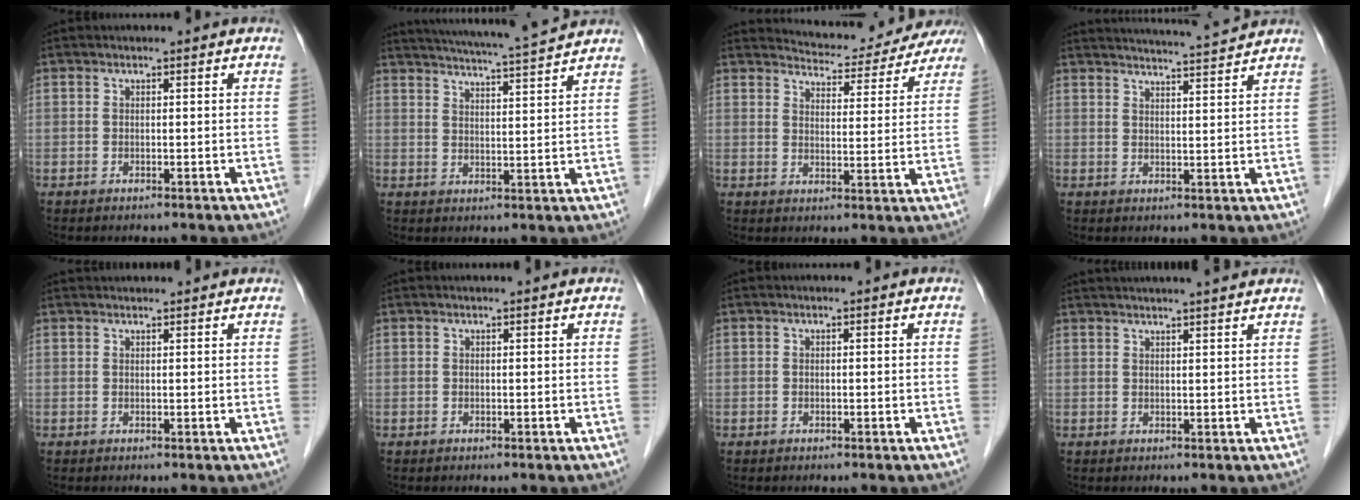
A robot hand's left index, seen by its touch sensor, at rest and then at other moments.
{"total": 12.4, "force": [11.5, -0.7, 4.7], "torque": [-0.087, 0.001, 0.157]}
{"total": 12.8, "force": [12.4, 2.5, 2.1], "torque": [-0.022, -0.011, 0.139]}
{"total": 9.5, "force": [9.2, -0.9, 2.5], "torque": [-0.045, 0.004, 0.122]}
{"total": 5.1, "force": [4.9, 0.6, 1.4], "torque": [-0.016, 0.034, 0.059]}
{"total": 1.1, "force": [1.0, 0.0, 0.4], "torque": [-0.006, 0.007, 0.015]}
{"total": 0.0}
{"total": 11.0, "force": [9.9, 0.3, 4.8], "torque": [-0.075, 0.026, 0.121]}